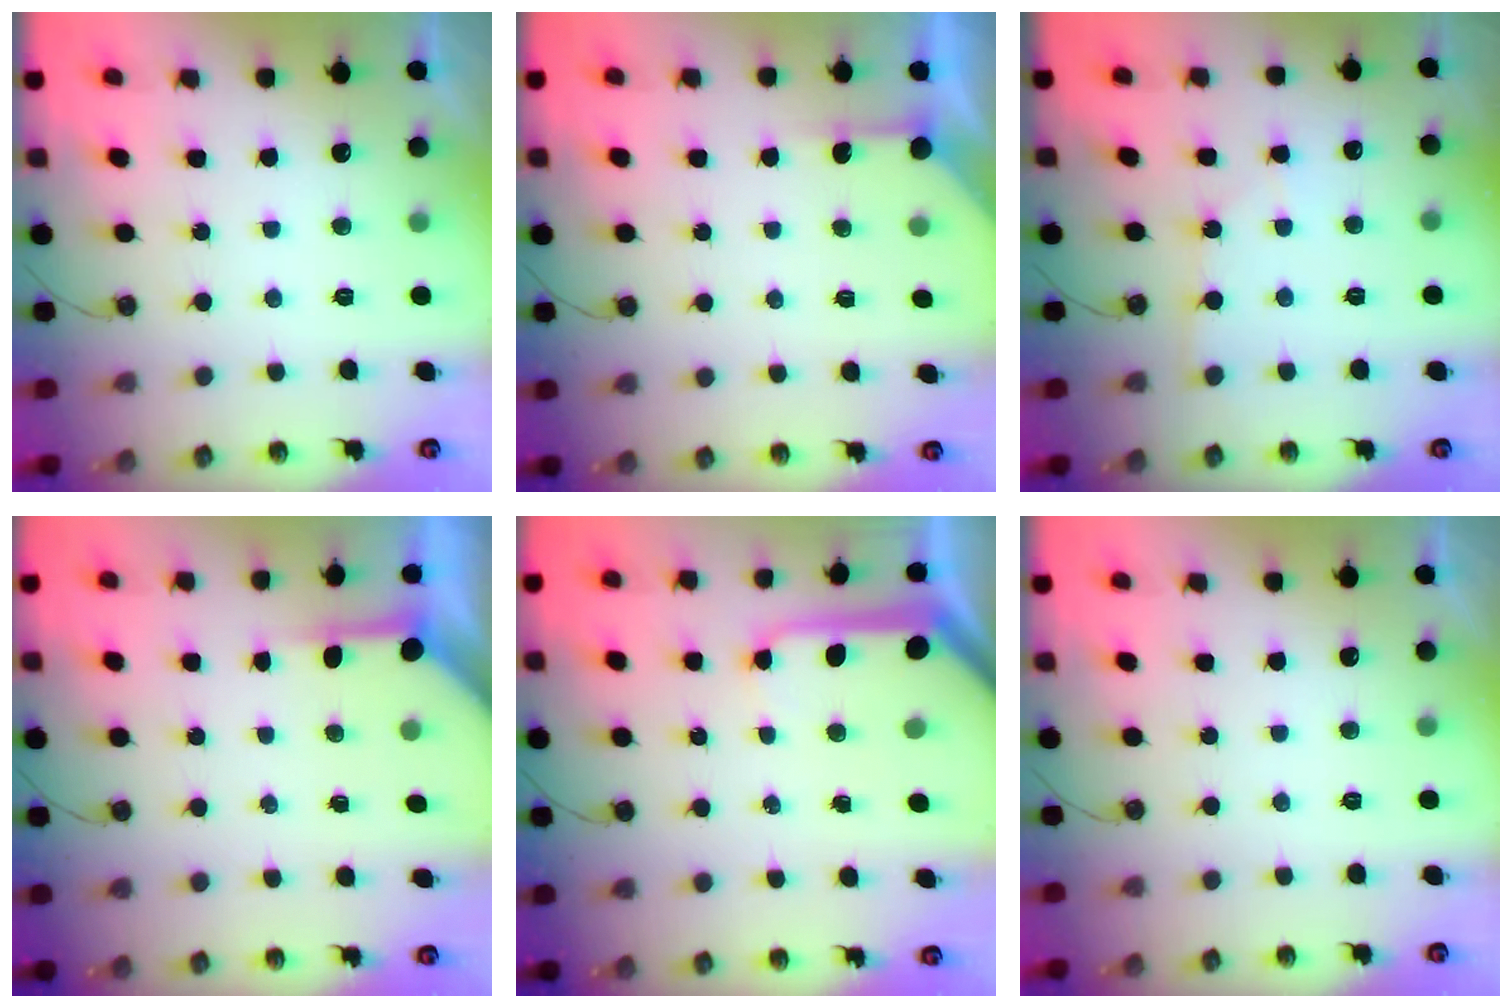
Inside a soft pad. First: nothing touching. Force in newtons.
{"total": 2.3, "press": 2.2, "slide": 0.3}
{"total": 3.2, "press": 3.2, "slide": 0.3}
{"total": 3.9, "press": 3.9, "slide": 0.4}
{"total": 10.4, "press": 10.3, "slide": 1.3}
{"total": 0.0}